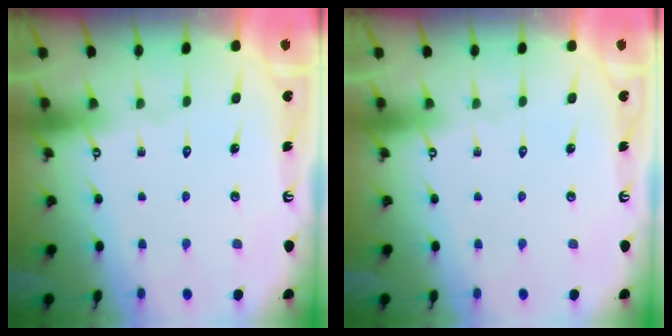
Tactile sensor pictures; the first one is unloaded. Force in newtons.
{"total": 0.0}